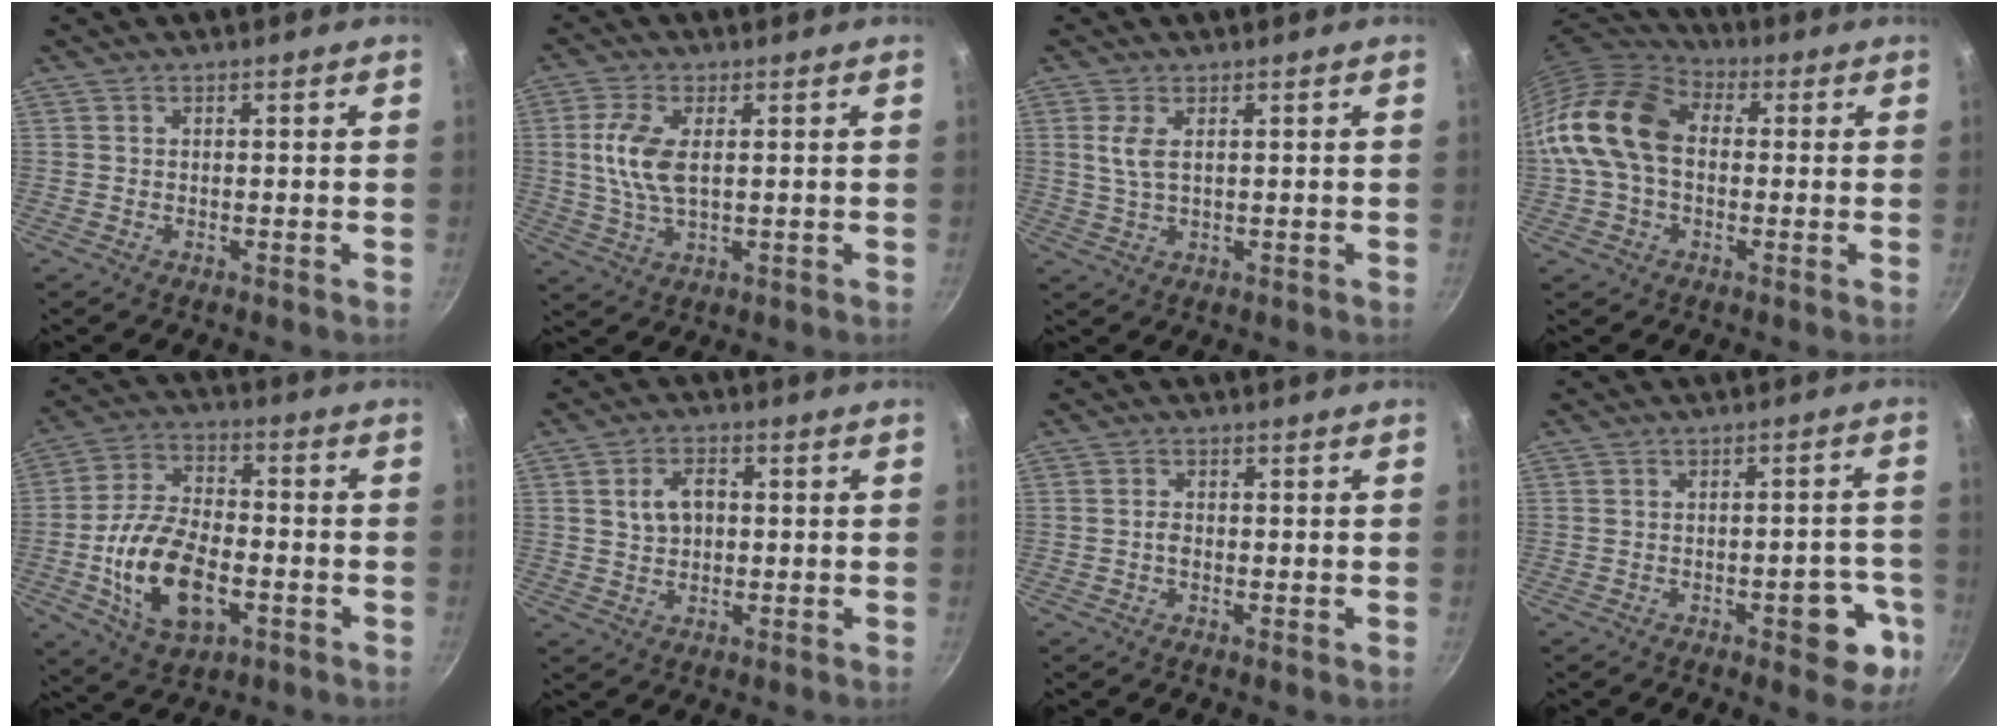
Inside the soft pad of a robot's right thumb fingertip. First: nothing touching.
{"total": 8.1, "force": [1.1, 3.8, 7.1], "torque": [-0.144, 0.001, 0.021]}
{"total": 3.7, "force": [1.0, 1.6, 3.2], "torque": [-0.067, -0.005, 0.021]}
{"total": 16.3, "force": [0.3, 11.5, 11.6], "torque": [-0.204, 0.035, -0.012]}
{"total": 15.2, "force": [-4.0, 8.4, 12.0], "torque": [-0.211, 0.021, -0.067]}
{"total": 5.6, "force": [0.8, 3.9, 3.9], "torque": [-0.054, 0.009, 0.015]}
{"total": 1.4, "force": [-0.3, 0.7, 1.2], "torque": [-0.025, 0.003, -0.010]}
{"total": 8.6, "force": [-3.7, 3.8, 6.8], "torque": [-0.053, 0.027, -0.042]}